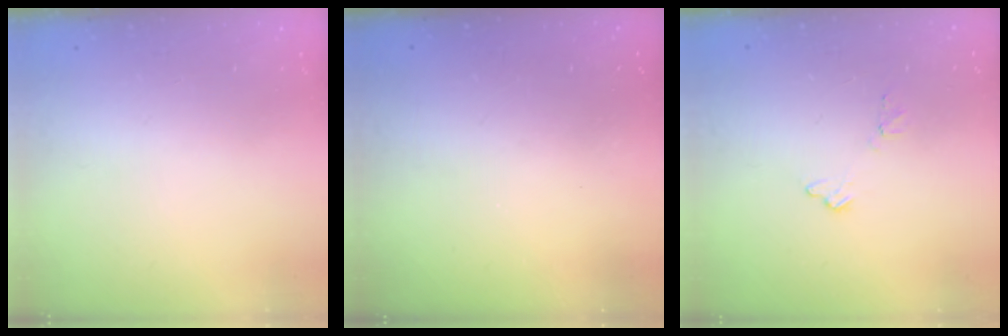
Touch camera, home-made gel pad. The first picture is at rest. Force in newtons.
{"total": 3.2, "press": 3.2, "slide": 0.1}
{"total": 6.9, "press": 6.9, "slide": 0.6}